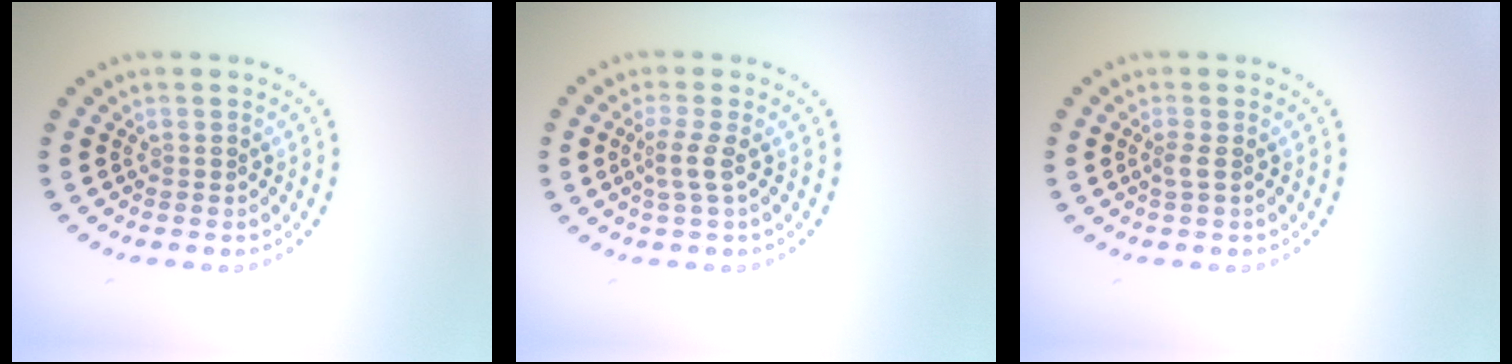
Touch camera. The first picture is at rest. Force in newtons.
{"total": 1.8, "press": 1.2, "slide": 1.3}
{"total": 0.9, "press": 0.6, "slide": 0.7}